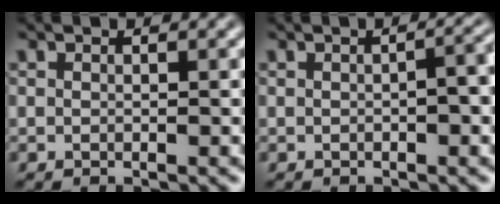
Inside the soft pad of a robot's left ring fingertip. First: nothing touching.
{"total": 3.1, "force": [-0.2, 1.0, 2.9], "torque": [-0.036, 0.006, 0.002]}